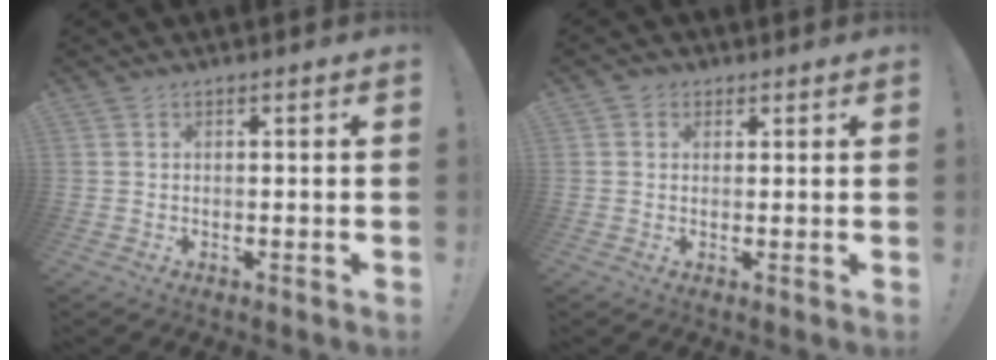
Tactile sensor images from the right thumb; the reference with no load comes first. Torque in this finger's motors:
{"motor_torque": [0.00, -0.01, 0.26, -0.19, -0.02]}